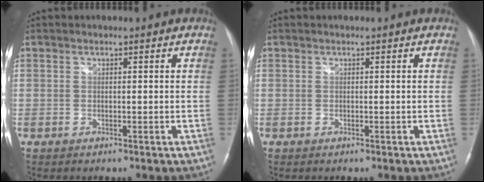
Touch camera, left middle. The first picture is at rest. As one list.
[{"total": 0.0}]